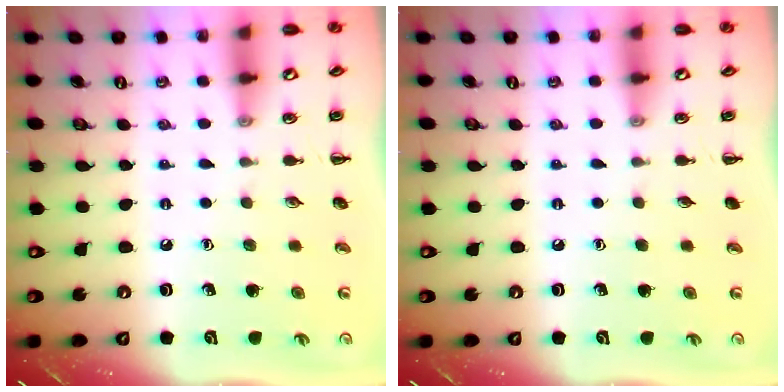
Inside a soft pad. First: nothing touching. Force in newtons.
{"total": 0.0}